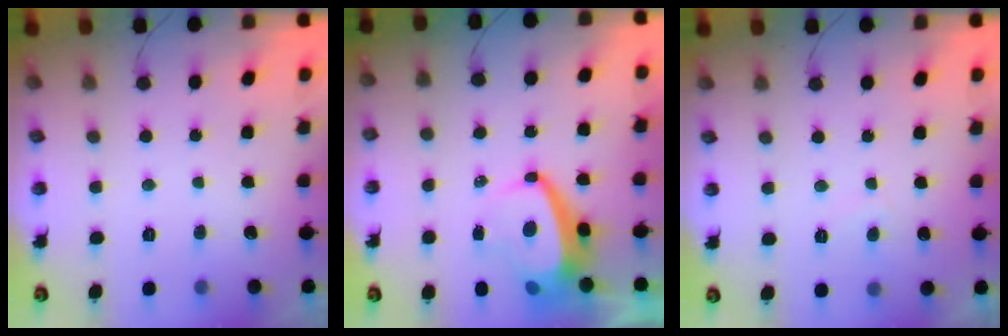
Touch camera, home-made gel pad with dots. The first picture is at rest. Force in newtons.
{"total": 6.8, "press": 6.7, "slide": 0.9}
{"total": 1.7, "press": 1.6, "slide": 0.5}